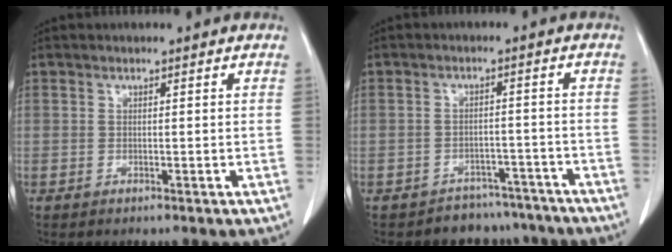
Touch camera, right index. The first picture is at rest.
{"total": 8.1, "force": [-7.0, 4.1, -0.4], "torque": [0.033, 0.044, -0.097]}